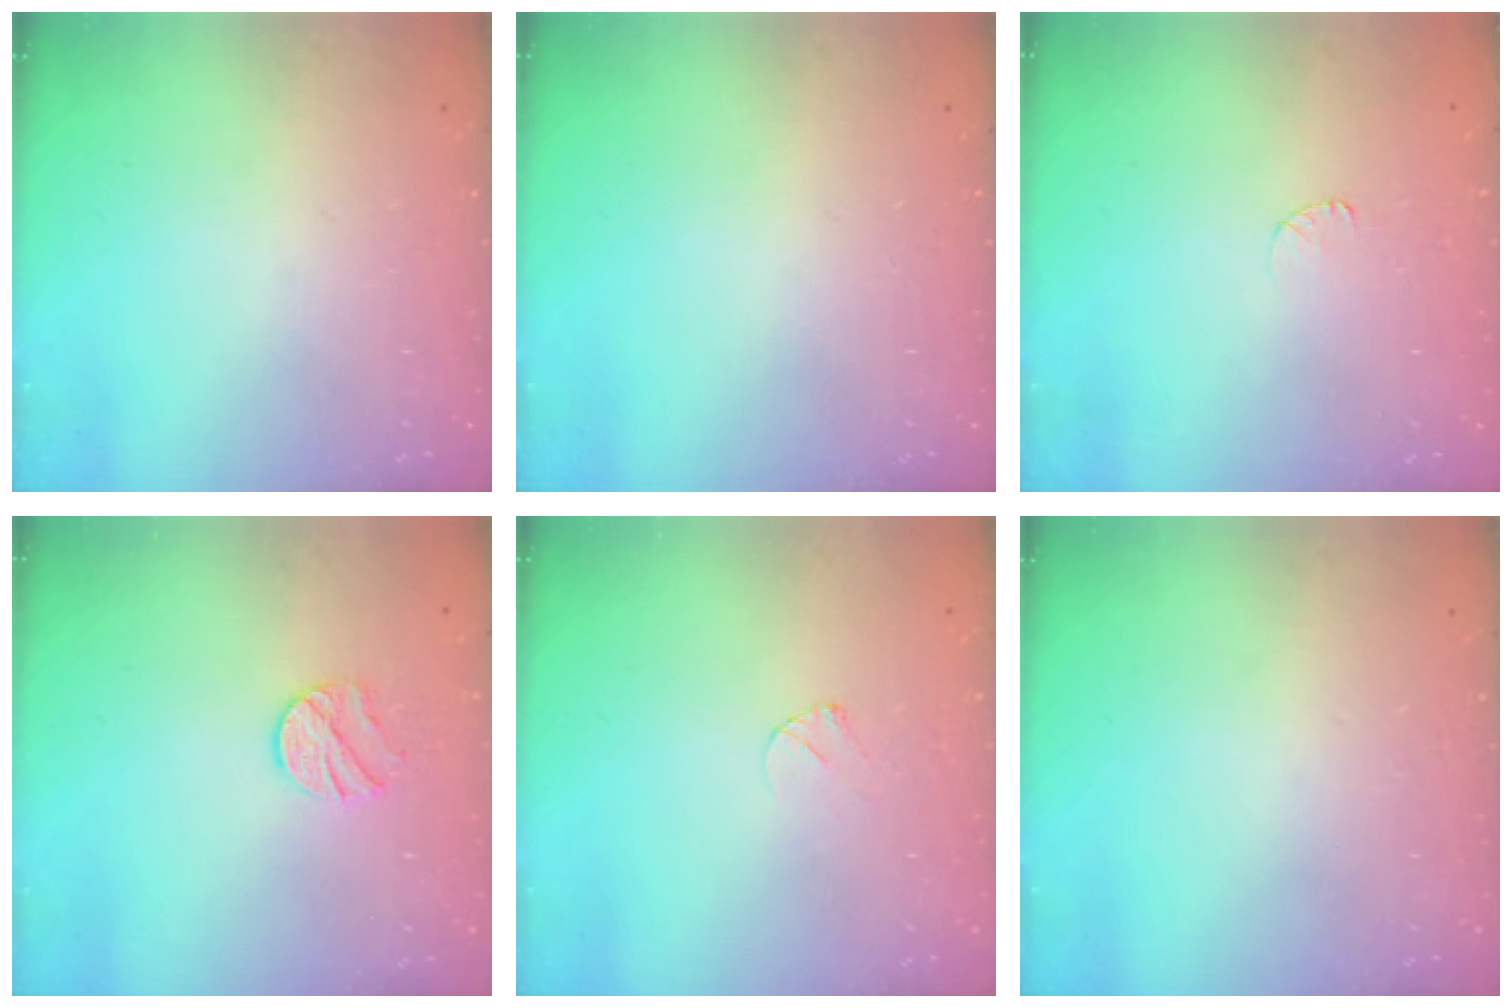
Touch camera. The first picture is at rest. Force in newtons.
{"total": 0.0}
{"total": 3.3, "press": 3.2, "slide": 0.4}
{"total": 8.9, "press": 8.9, "slide": 0.2}
{"total": 3.2, "press": 3.2, "slide": 0.3}
{"total": 0.0}